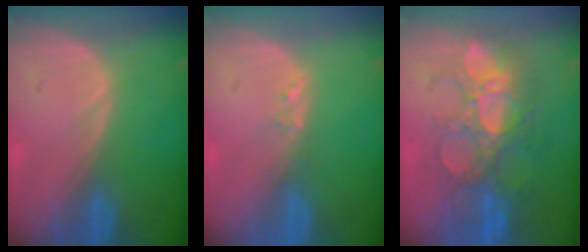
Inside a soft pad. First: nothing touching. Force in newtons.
{"total": 1.0, "press": 1.0, "slide": 0.2}
{"total": 9.8, "press": 9.2, "slide": 3.4}